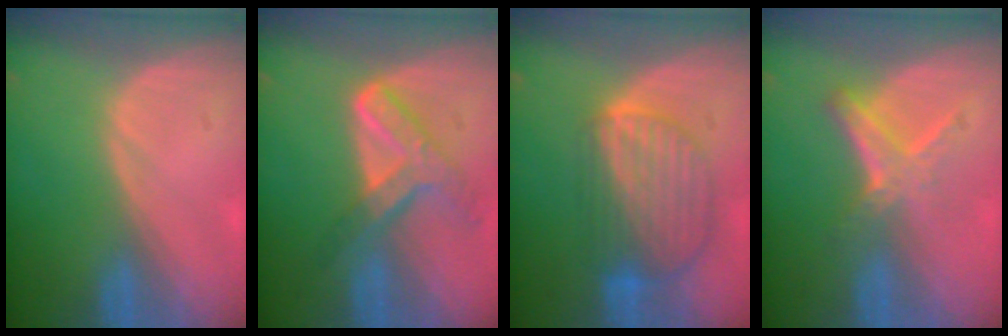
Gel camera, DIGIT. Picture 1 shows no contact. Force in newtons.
{"total": 7.5, "press": 6.2, "slide": 4.2}
{"total": 8.7, "press": 7.7, "slide": 4.1}
{"total": 5.8, "press": 5.2, "slide": 2.5}